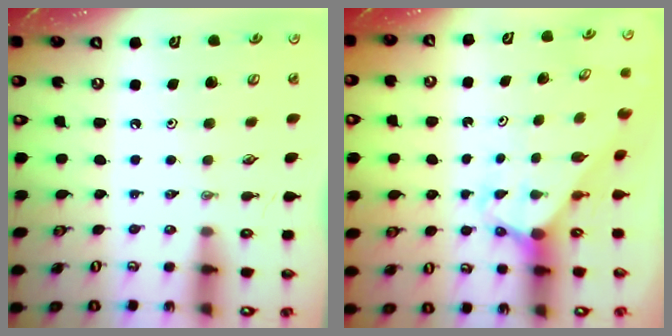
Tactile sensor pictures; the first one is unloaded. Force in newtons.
{"total": 3.0, "press": 3.0, "slide": 0.2}